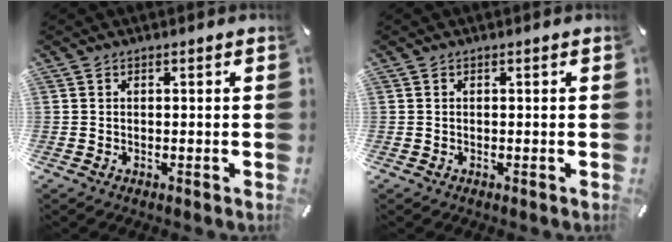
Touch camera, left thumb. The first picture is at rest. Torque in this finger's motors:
{"motor_torque": [-0.01, 0.01, 0.00, 0.00, 0.00]}